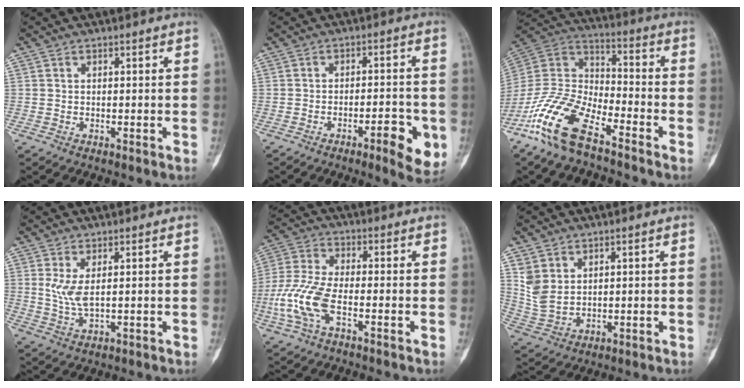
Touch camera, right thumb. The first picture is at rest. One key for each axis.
{"total": 8.1, "fx": -3.3, "fy": 2.3, "fz": 7.0, "tx": -0.086, "ty": 0.013, "tz": -0.042}
{"total": 16.4, "fx": -10.6, "fy": 6.6, "fz": 10.6, "tx": -0.215, "ty": 0.060, "tz": -0.211}
{"total": 4.1, "fx": 1.0, "fy": 1.4, "fz": 3.7, "tx": -0.086, "ty": -0.012, "tz": 0.029}
{"total": 10.3, "fx": -3.4, "fy": 4.3, "fz": 8.7, "tx": -0.210, "ty": 0.018, "tz": -0.073}
{"total": 6.0, "fx": 2.7, "fy": 4.2, "fz": 3.2, "tx": -0.058, "ty": -0.013, "tz": 0.072}